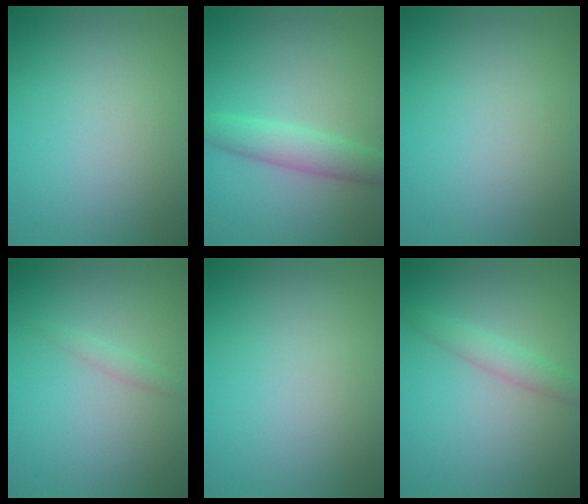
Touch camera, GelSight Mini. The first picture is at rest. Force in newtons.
{"total": 3.4, "press": 3.4, "slide": 0.3}
{"total": 0.0}
{"total": 1.0, "press": 1.0, "slide": 0.1}
{"total": 0.0}
{"total": 2.2, "press": 2.2, "slide": 0.2}